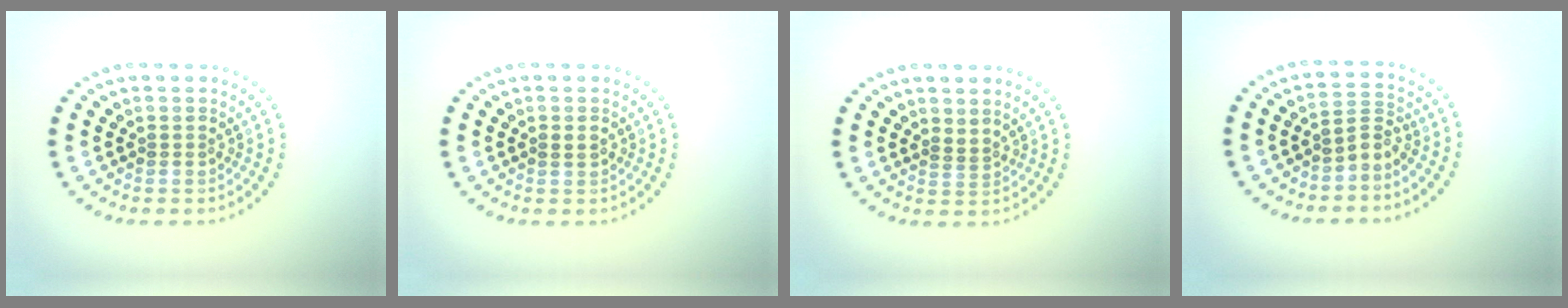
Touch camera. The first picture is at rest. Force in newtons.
{"total": 0.9, "press": 0.9, "slide": 0.0}
{"total": 0.8, "press": 0.3, "slide": 0.8}
{"total": 2.2, "press": 1.5, "slide": 1.6}